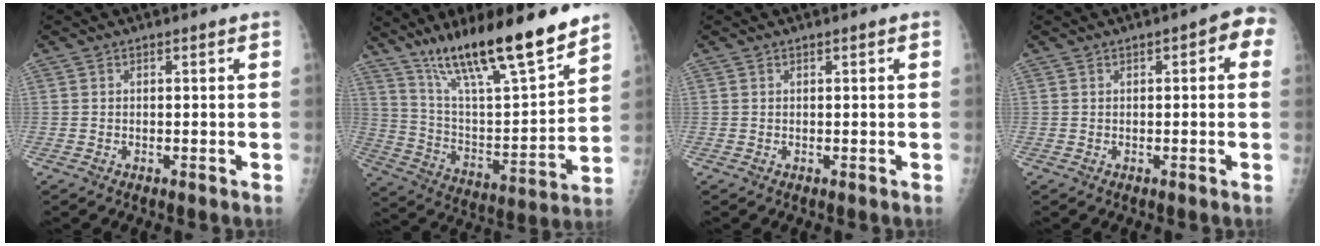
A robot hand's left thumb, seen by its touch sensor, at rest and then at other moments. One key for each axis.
{"total": 22.7, "fx": 16.5, "fy": 3.9, "fz": 15.0, "tx": -0.233, "ty": -0.074, "tz": 0.290}
{"total": 0.0}
{"total": 4.5, "fx": 1.2, "fy": 1.9, "fz": 3.9, "tx": -0.033, "ty": 0.014, "tz": 0.006}